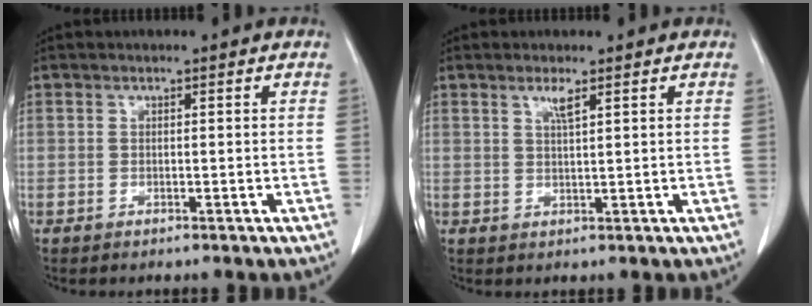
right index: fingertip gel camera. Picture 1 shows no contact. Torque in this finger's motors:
{"motor_torque": [0.02, 0.00, 0.01, 0.04]}